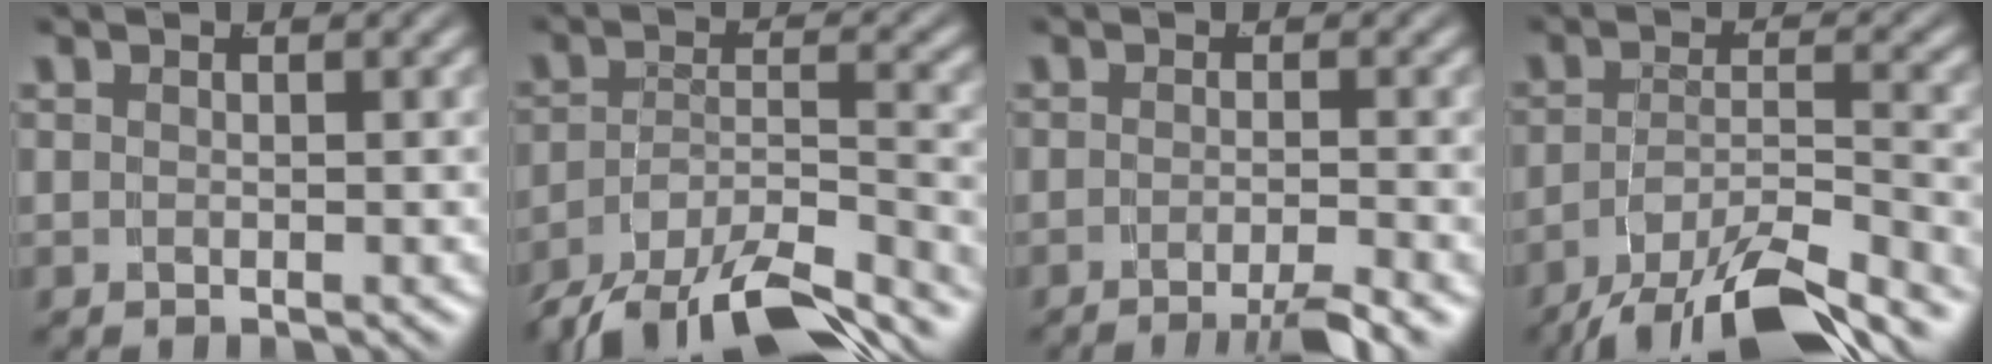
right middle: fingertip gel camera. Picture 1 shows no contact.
{"total": 10.5, "force": [-7.6, 4.8, 5.4], "torque": [-0.077, -0.023, -0.116]}
{"total": 3.6, "force": [-2.7, 0.4, 2.3], "torque": [-0.029, -0.006, -0.044]}
{"total": 8.8, "force": [-6.4, 3.2, 5.3], "torque": [-0.066, -0.016, -0.094]}